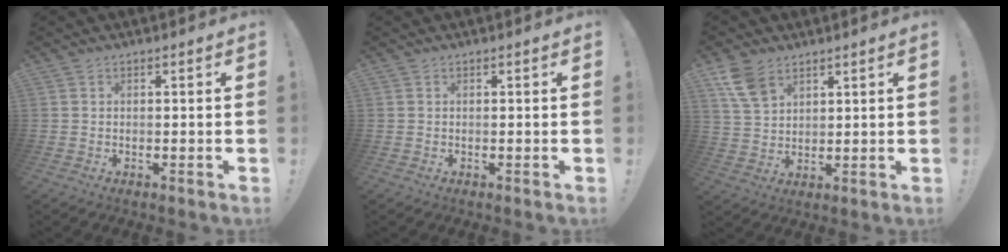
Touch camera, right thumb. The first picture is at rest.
{"total": 0.0}
{"total": 8.5, "force": [5.4, 5.0, 4.4], "torque": [-0.075, -0.017, 0.107]}